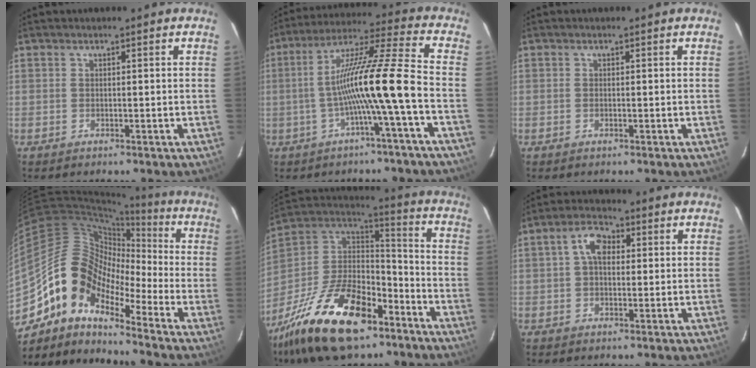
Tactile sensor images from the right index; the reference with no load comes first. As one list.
[{"total": 13.5, "force": [-3.9, -2.1, 12.8], "torque": [-0.227, 0.006, -0.071]}, {"total": 0.0}, {"total": 12.3, "force": [-7.9, 6.5, 6.9], "torque": [-0.118, 0.019, -0.171]}, {"total": 27.7, "force": [-17.3, 12.8, 17.5], "torque": [-0.361, -0.017, -0.288]}, {"total": 5.0, "force": [1.0, 3.2, 3.7], "torque": [-0.068, 0.019, 0.018]}]